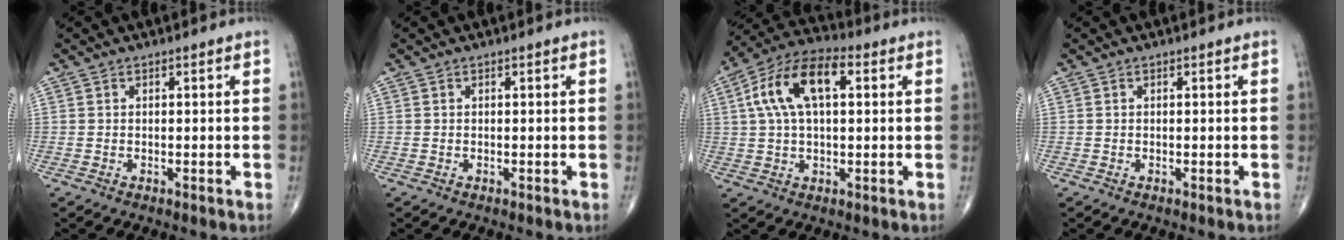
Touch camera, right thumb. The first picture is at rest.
{"total": 0.0}
{"total": 13.6, "force": [3.3, 6.8, 11.3], "torque": [-0.219, 0.031, 0.054]}
{"total": 0.0}